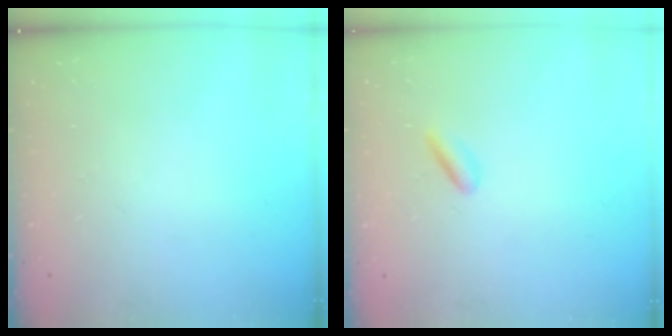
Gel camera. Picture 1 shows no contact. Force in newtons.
{"total": 2.5, "press": 2.4, "slide": 0.8}